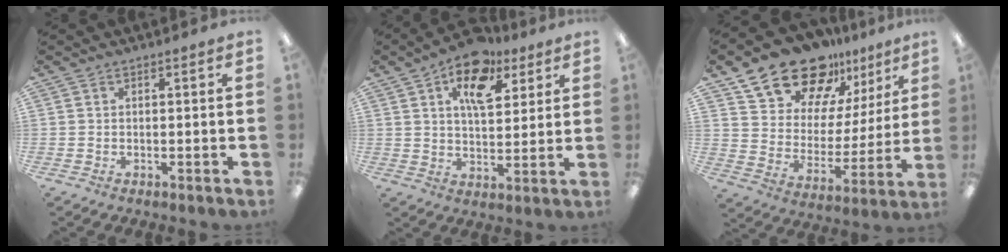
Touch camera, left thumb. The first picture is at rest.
{"total": 13.2, "force": [7.4, 7.1, 8.3], "torque": [-0.113, -0.028, 0.125]}
{"total": 19.3, "force": [15.3, 10.1, 6.2], "torque": [-0.120, -0.107, 0.279]}